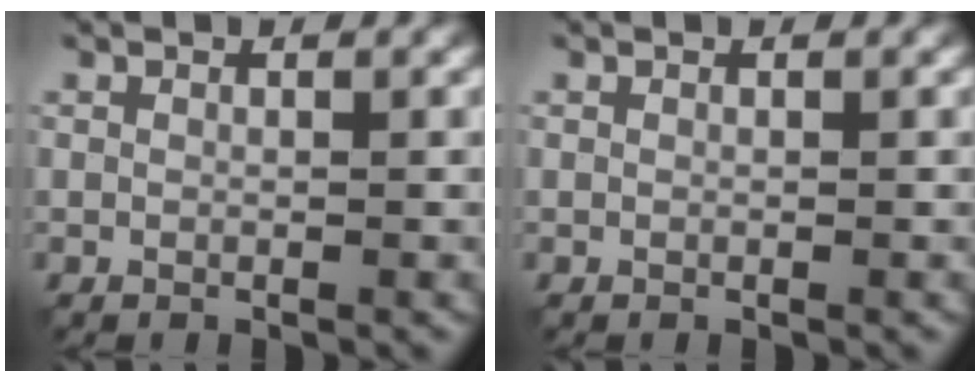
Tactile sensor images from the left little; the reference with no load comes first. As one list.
[{"total": 0.0}]